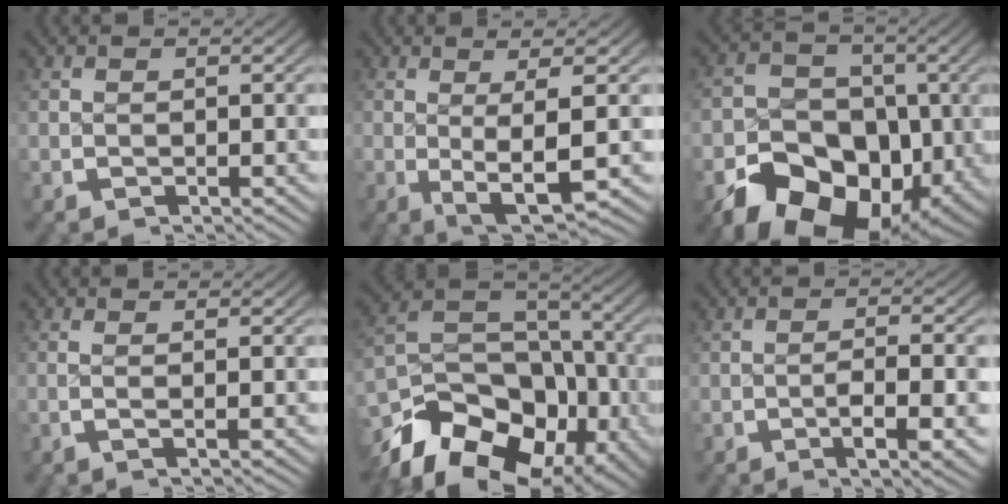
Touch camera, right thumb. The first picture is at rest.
{"total": 6.4, "force": [-1.0, 2.1, 5.9], "torque": [-0.119, -0.020, -0.004]}
{"total": 17.3, "force": [-6.2, 12.5, 10.2], "torque": [-0.154, -0.063, -0.084]}
{"total": 1.4, "force": [0.0, -0.3, 1.4], "torque": [-0.033, -0.006, 0.000]}
{"total": 17.2, "force": [-6.6, 11.8, 10.6], "torque": [-0.198, -0.052, -0.091]}
{"total": 4.7, "force": [-1.6, 1.6, 4.1], "torque": [-0.067, -0.003, -0.024]}